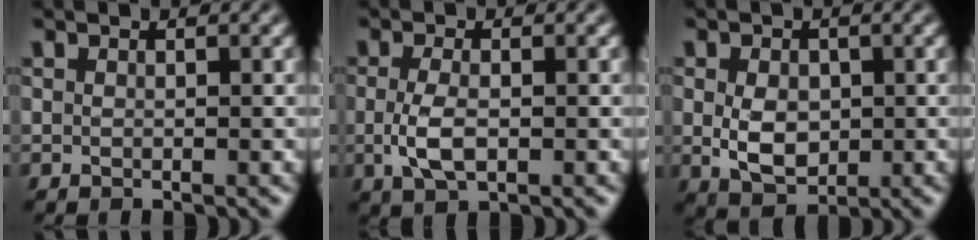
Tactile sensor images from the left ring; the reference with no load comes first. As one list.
[{"total": 3.0, "force": [-0.4, 1.3, 2.6], "torque": [-0.062, -0.006, -0.008]}, {"total": 3.8, "force": [-0.1, 2.7, 2.7], "torque": [-0.052, -0.005, 0.000]}]